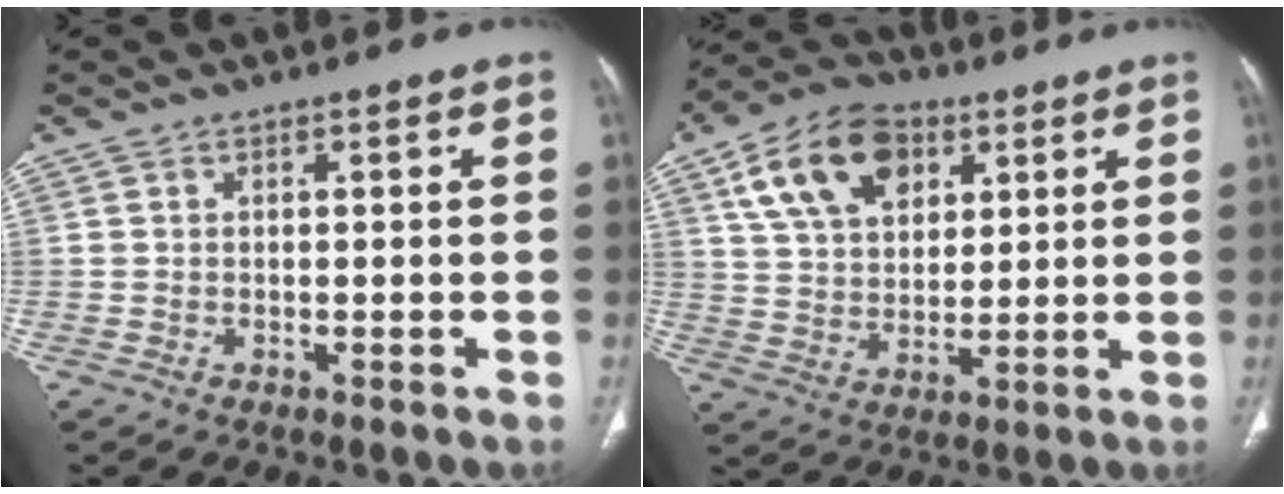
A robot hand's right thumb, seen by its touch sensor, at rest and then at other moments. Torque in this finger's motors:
{"motor_torque": [-0.64, 2.36, 0.77, 0.19, 0.11]}